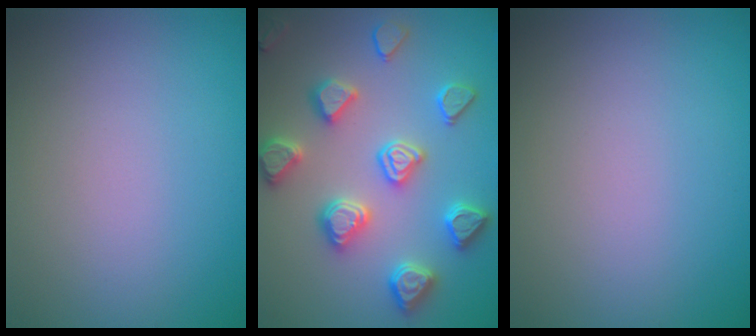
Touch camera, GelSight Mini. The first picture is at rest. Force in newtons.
{"total": 4.7, "press": 4.6, "slide": 0.6}
{"total": 0.0}